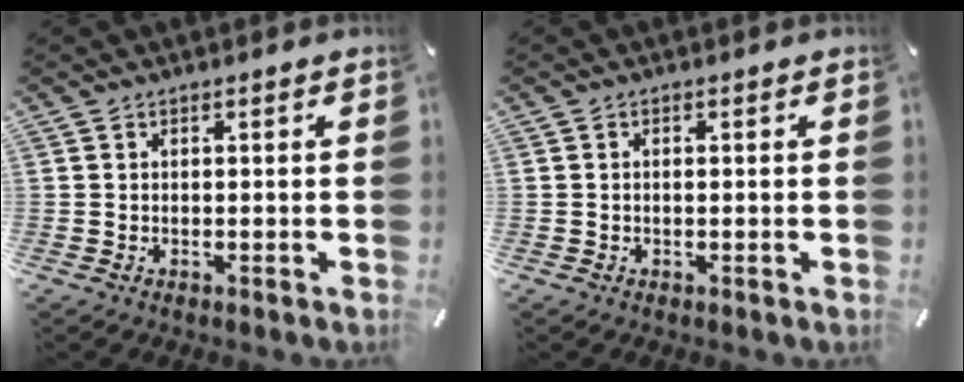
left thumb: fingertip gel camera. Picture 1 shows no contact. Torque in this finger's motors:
{"motor_torque": [0.17, 0.17, -0.20, -0.17, -0.01]}